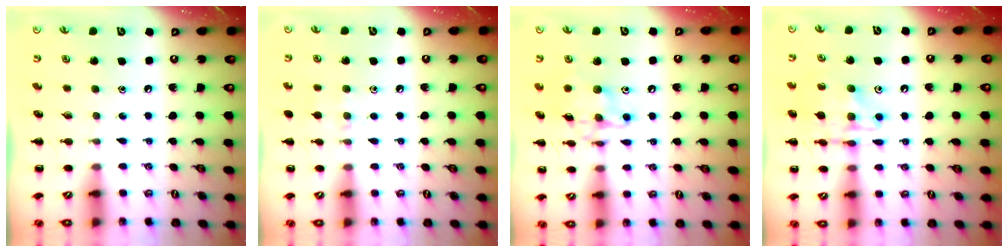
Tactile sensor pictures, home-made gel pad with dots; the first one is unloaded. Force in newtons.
{"total": 5.8, "press": 5.4, "slide": 2.2}
{"total": 13.2, "press": 13.2, "slide": 0.7}
{"total": 13.9, "press": 13.7, "slide": 2.5}